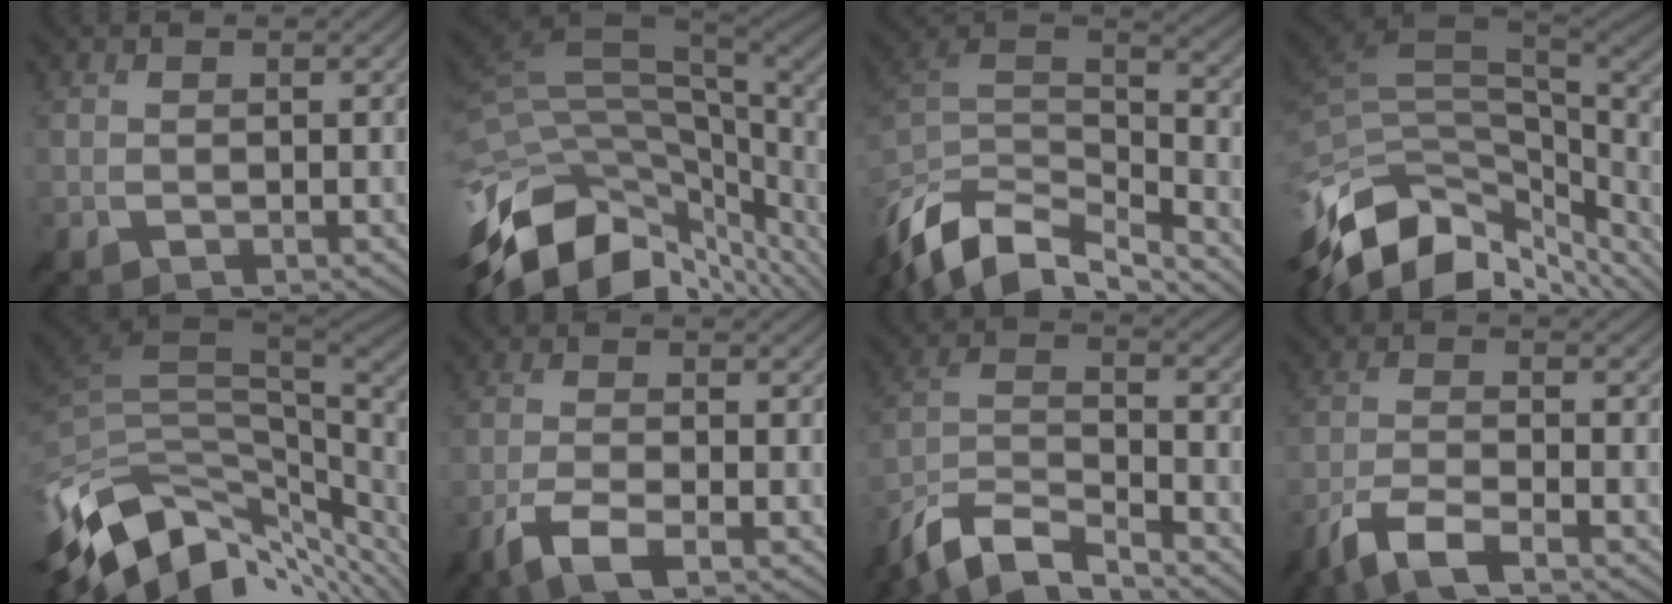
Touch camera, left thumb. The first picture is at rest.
{"total": 14.7, "force": [-2.6, 7.7, 12.3], "torque": [-0.269, -0.010, -0.042]}
{"total": 13.8, "force": [-8.8, 6.7, 8.4], "torque": [-0.235, -0.013, -0.146]}
{"total": 15.0, "force": [-6.6, 8.6, 10.4], "torque": [-0.249, -0.028, -0.108]}
{"total": 13.5, "force": [-4.3, 7.5, 10.4], "torque": [-0.222, -0.021, -0.070]}
{"total": 5.1, "force": [-2.9, 1.1, 4.1], "torque": [-0.085, -0.001, -0.063]}
{"total": 9.8, "force": [-8.1, 2.4, 5.0], "torque": [-0.108, 0.002, -0.166]}
{"total": 6.2, "force": [-4.2, 1.4, 4.3], "torque": [-0.092, -0.001, -0.091]}